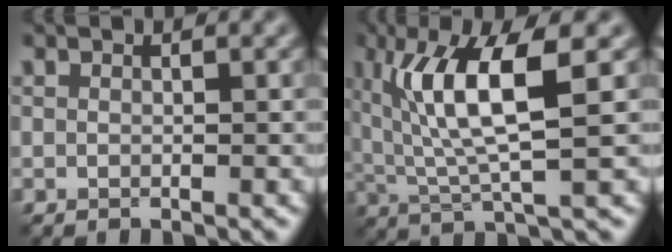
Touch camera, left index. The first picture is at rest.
{"total": 8.1, "force": [2.5, 1.9, 7.4], "torque": [-0.134, -0.004, 0.047]}